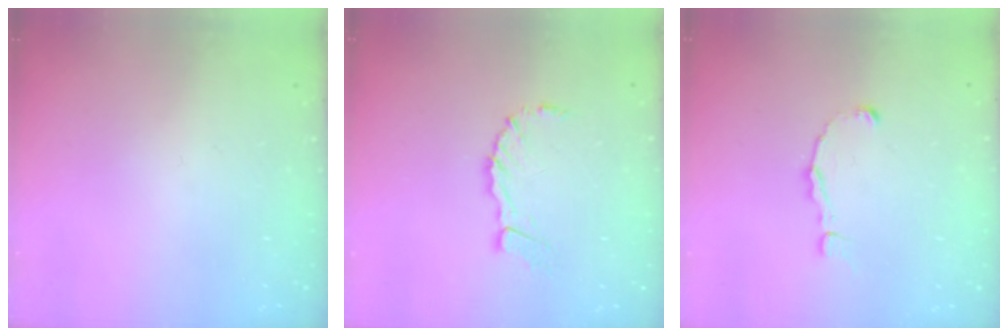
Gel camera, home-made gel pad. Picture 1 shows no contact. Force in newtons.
{"total": 6.5, "press": 6.5, "slide": 0.2}
{"total": 2.4, "press": 2.3, "slide": 0.4}